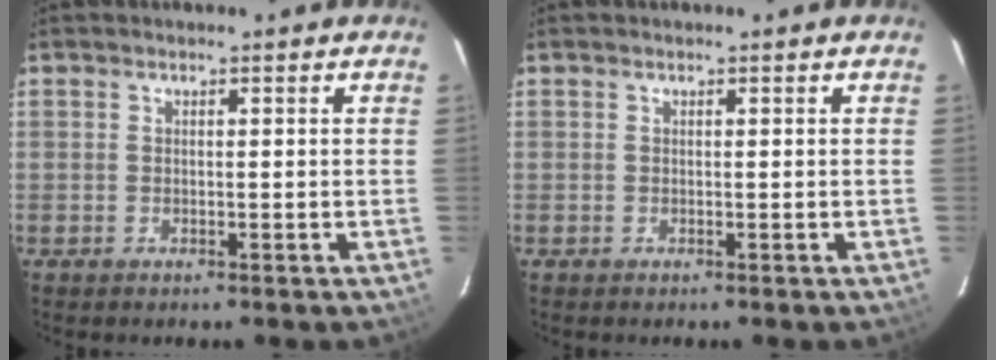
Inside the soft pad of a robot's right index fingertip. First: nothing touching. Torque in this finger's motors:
{"motor_torque": [-0.01, 0.01, 0.00, 0.00]}